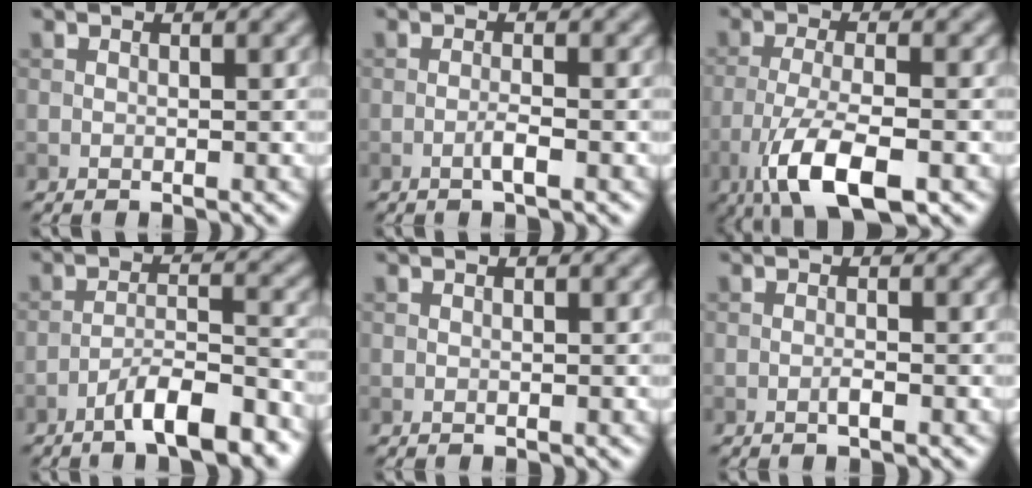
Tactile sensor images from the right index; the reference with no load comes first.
{"total": 1.4, "force": [-0.6, 0.1, 1.3], "torque": [-0.023, 0.003, -0.015]}
{"total": 7.7, "force": [-3.8, 2.4, 6.2], "torque": [-0.123, -0.008, -0.072]}
{"total": 6.8, "force": [-4.8, 1.3, 4.7], "torque": [-0.073, 0.008, -0.079]}
{"total": 0.0}
{"total": 0.8, "force": [-0.4, 0.1, 0.7], "torque": [-0.014, 0.001, -0.009]}